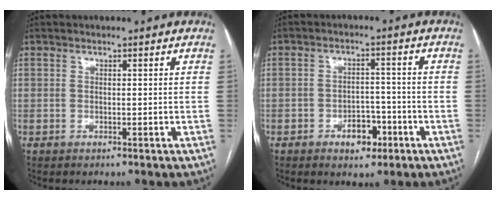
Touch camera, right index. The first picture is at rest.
{"total": 4.9, "force": [-2.4, 3.0, 3.0], "torque": [-0.036, 0.011, -0.034]}